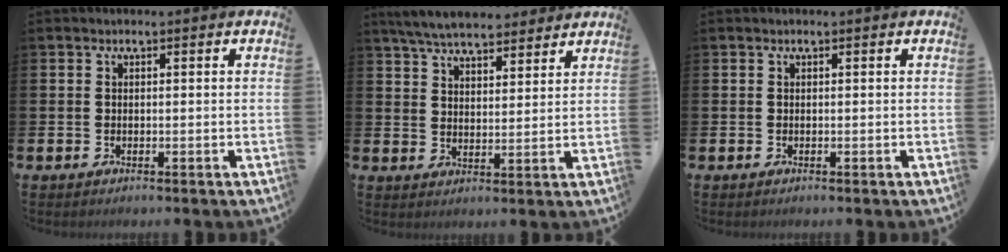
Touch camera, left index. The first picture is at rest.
{"total": 6.5, "force": [6.2, 1.2, 1.6], "torque": [-0.042, -0.026, 0.111]}
{"total": 0.0}